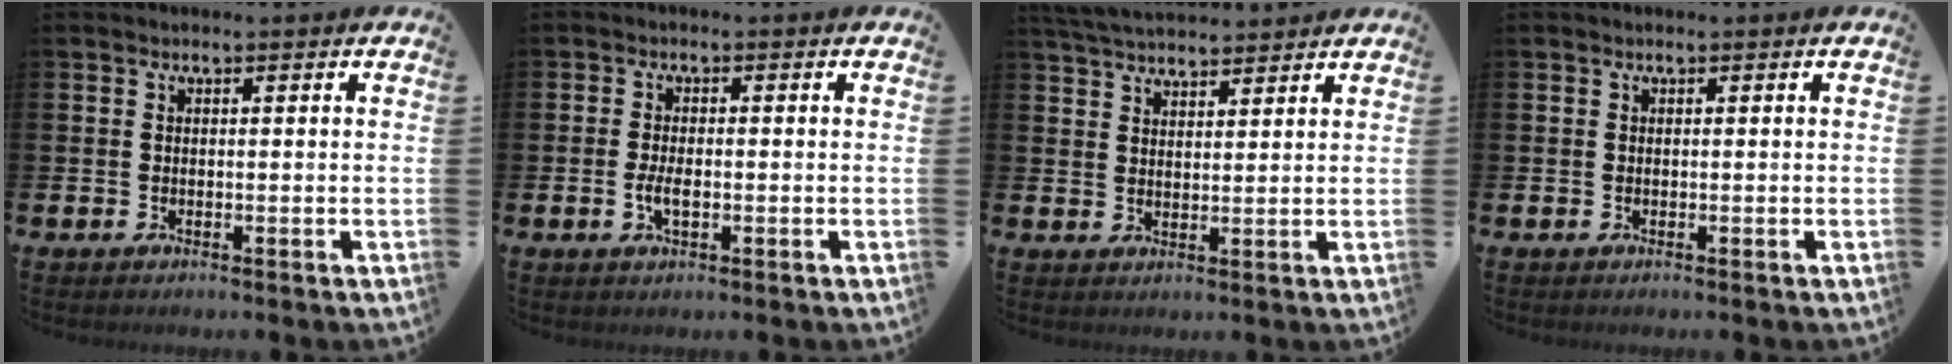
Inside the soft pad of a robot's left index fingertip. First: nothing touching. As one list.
[{"total": 2.5, "force": [-0.6, 1.1, 2.2], "torque": [-0.034, -0.002, -0.012]}, {"total": 4.4, "force": [4.2, 0.7, 0.6], "torque": [-0.030, -0.016, 0.080]}, {"total": 0.0}]